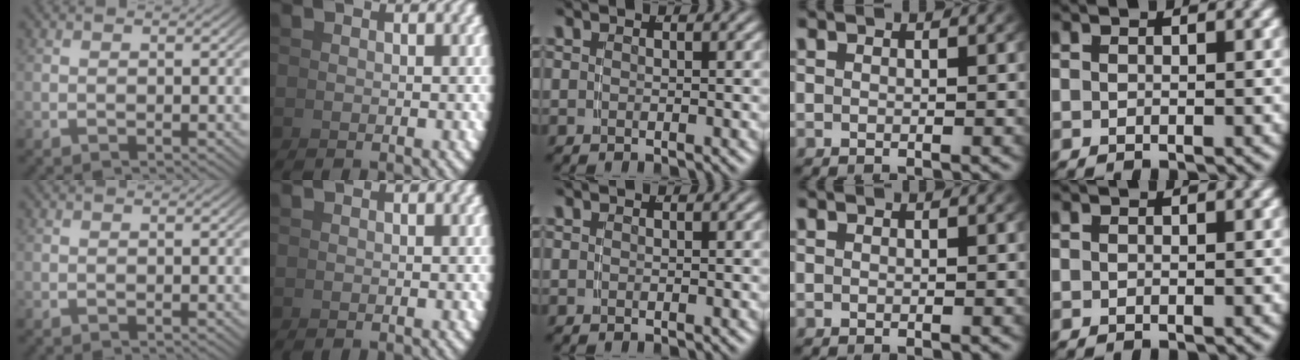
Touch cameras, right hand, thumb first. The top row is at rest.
{}